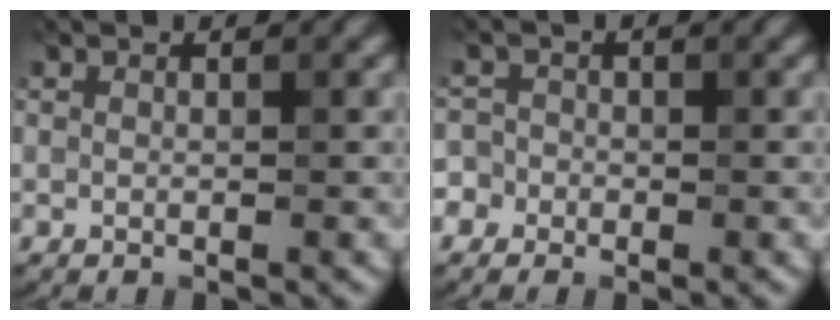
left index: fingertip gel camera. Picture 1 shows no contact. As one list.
[{"total": 2.7, "force": [-0.9, 2.5, 0.6], "torque": [0.007, 0.018, -0.039]}]